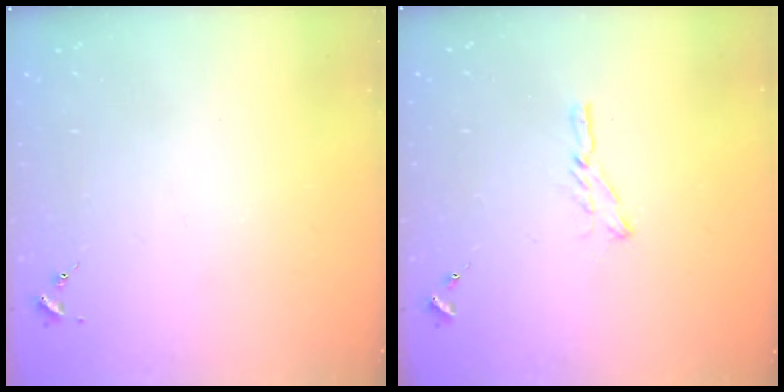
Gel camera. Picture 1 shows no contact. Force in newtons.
{"total": 6.4, "press": 6.3, "slide": 0.6}